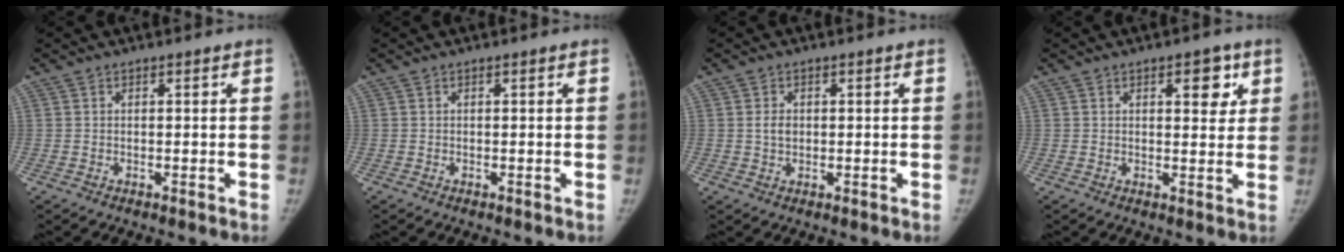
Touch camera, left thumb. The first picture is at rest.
{"total": 0.0}
{"total": 2.3, "force": [0.2, 1.7, 1.5], "torque": [-0.020, -0.001, 0.006]}
{"total": 5.2, "force": [2.4, 2.7, 3.8], "torque": [-0.023, -0.009, 0.029]}